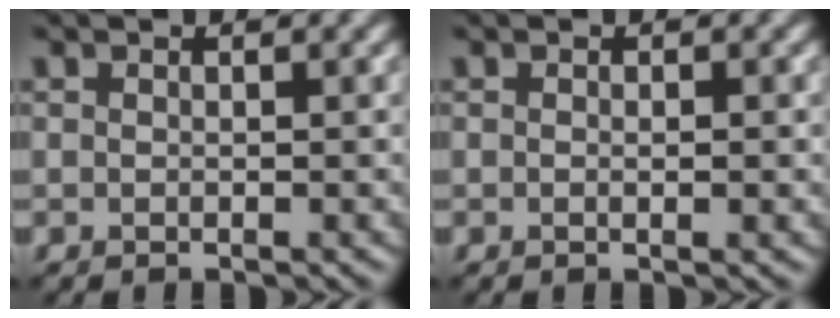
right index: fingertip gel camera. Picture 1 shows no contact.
{"total": 1.0, "force": [0.0, 0.2, 1.0], "torque": [-0.016, -0.003, -0.001]}